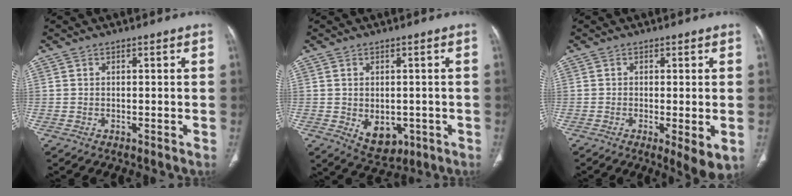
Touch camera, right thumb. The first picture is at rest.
{"total": 7.0, "force": [-1.6, 4.9, 4.7], "torque": [-0.048, -0.003, -0.003]}
{"total": 5.7, "force": [-1.5, 1.5, 5.3], "torque": [-0.086, -0.018, -0.021]}